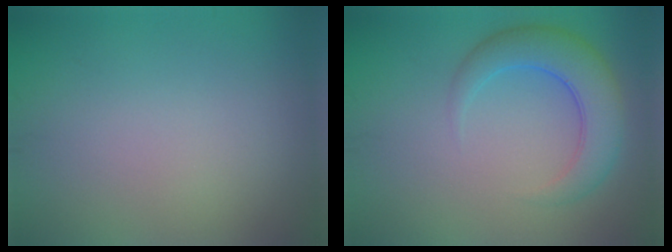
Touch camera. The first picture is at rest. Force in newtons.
{"total": 5.1, "press": 5.1, "slide": 0.2}